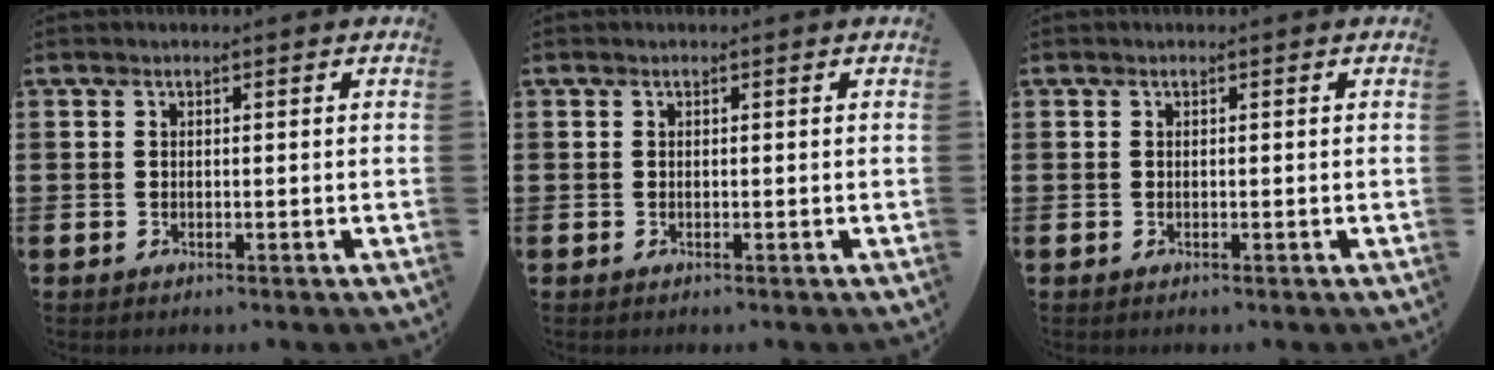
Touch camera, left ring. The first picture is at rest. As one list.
[{"total": 0.0}, {"total": 0.0}]